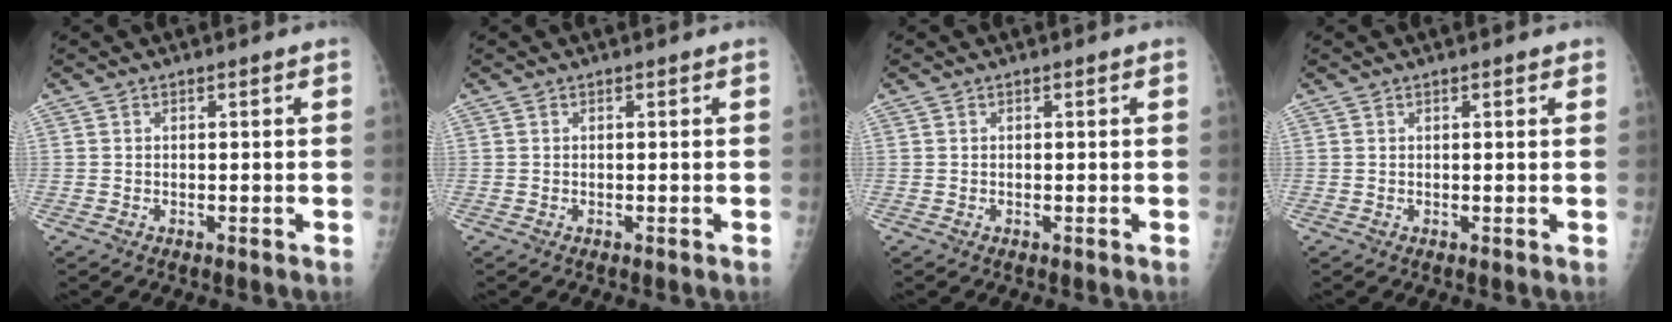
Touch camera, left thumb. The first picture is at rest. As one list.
[{"total": 0.0}, {"total": 0.0}, {"total": 1.3, "force": [0.8, 0.3, 1.0], "torque": [-0.012, -0.001, 0.008]}]